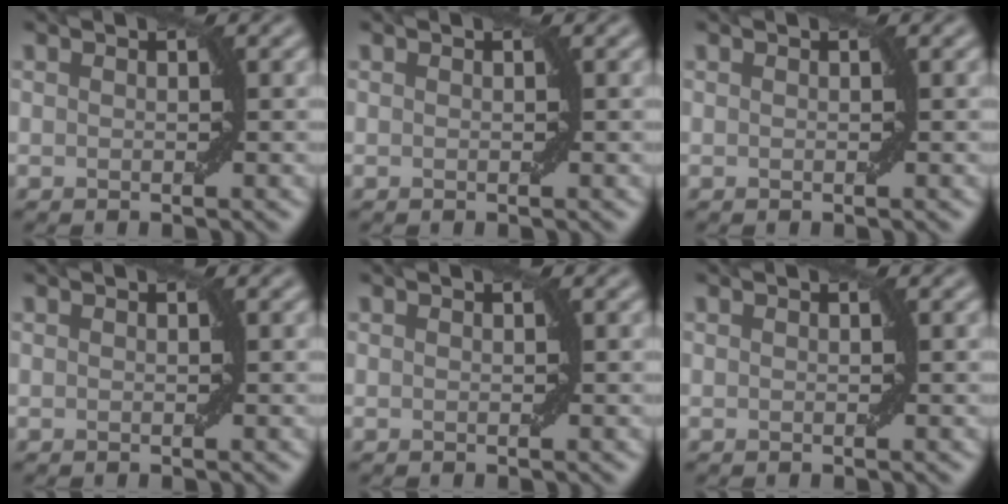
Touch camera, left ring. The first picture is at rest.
{"total": 0.0}
{"total": 0.0}
{"total": 0.0}
{"total": 0.0}
{"total": 0.0}